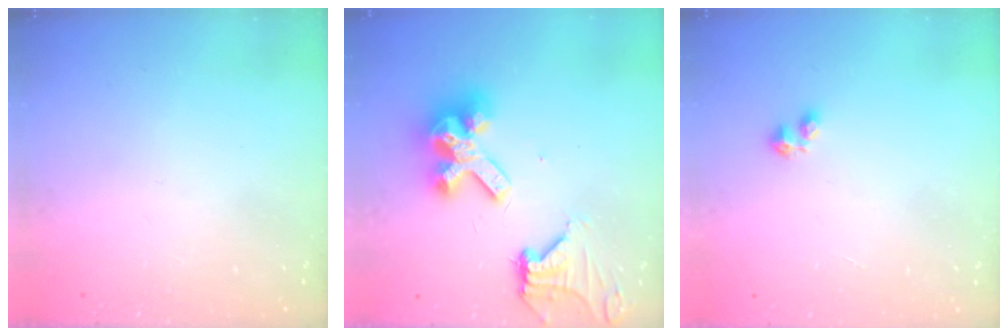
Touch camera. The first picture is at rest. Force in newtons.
{"total": 14.2, "press": 14.2, "slide": 1.1}
{"total": 2.4, "press": 2.3, "slide": 0.6}